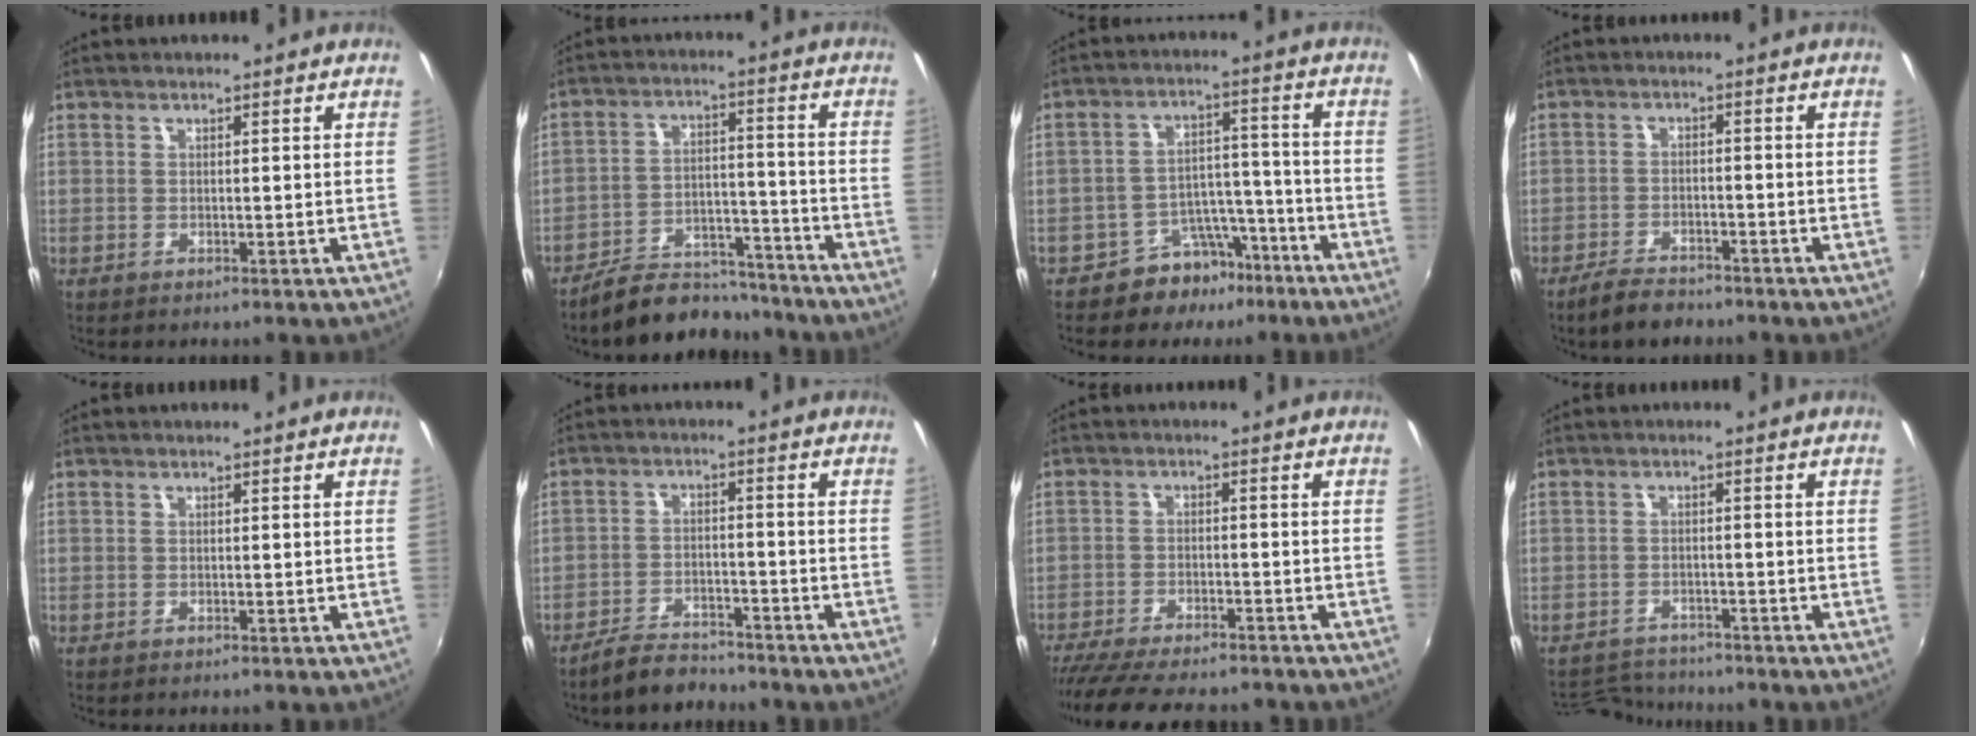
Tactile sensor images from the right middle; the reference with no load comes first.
{"total": 12.9, "force": [-11.6, 4.4, 3.2], "torque": [-0.072, 0.024, -0.168]}
{"total": 8.8, "force": [-6.7, 5.4, 2.1], "torque": [-0.031, 0.037, -0.092]}
{"total": 5.5, "force": [-4.6, 1.9, 2.2], "torque": [-0.065, -0.001, -0.079]}
{"total": 0.0}
{"total": 6.4, "force": [-5.9, 1.8, 1.7], "torque": [-0.054, 0.006, -0.094]}
{"total": 14.9, "force": [-12.9, 3.2, 6.7], "torque": [-0.142, -0.033, -0.201]}
{"total": 6.2, "force": [-5.9, 1.5, 0.6], "torque": [-0.030, 0.007, -0.099]}